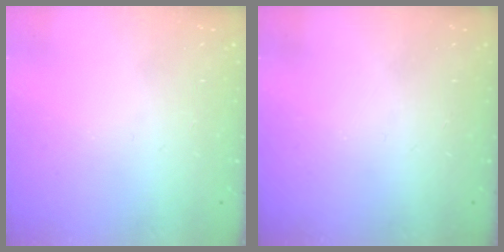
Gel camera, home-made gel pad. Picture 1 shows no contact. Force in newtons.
{"total": 0.0}